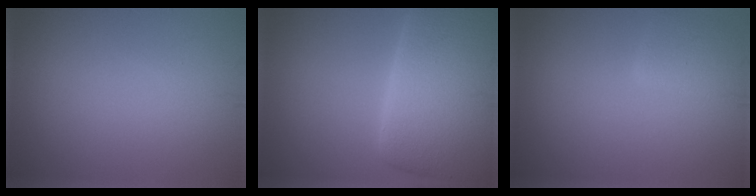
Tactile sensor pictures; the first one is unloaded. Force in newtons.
{"total": 13.0, "press": 13.0, "slide": 0.7}
{"total": 2.1, "press": 2.1, "slide": 0.2}